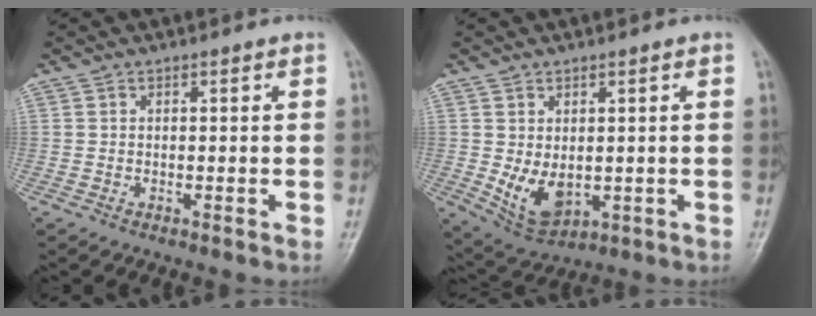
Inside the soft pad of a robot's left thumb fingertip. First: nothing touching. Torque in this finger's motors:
{"motor_torque": [1.07, 1.18, 0.43, -0.23, 0.08]}